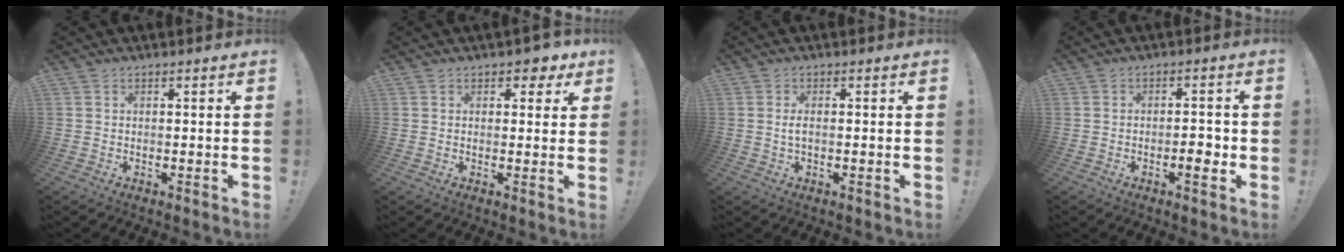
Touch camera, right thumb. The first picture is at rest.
{"total": 3.7, "force": [2.1, 2.6, 1.7], "torque": [-0.006, -0.010, 0.031]}
{"total": 2.1, "force": [-0.2, 0.5, 2.0], "torque": [-0.029, 0.000, -0.005]}
{"total": 5.1, "force": [-1.7, 2.0, 4.3], "torque": [-0.052, 0.002, -0.029]}